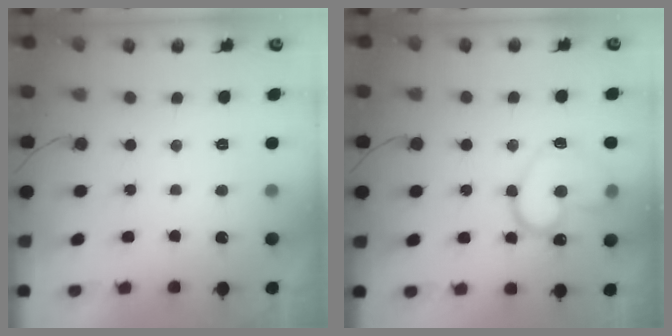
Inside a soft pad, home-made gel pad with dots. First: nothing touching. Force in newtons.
{"total": 15.5, "press": 15.4, "slide": 1.3}